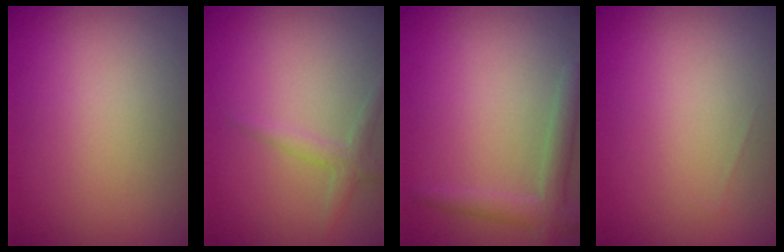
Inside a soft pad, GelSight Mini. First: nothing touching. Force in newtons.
{"total": 1.4, "press": 1.4, "slide": 0.0}
{"total": 2.4, "press": 2.4, "slide": 0.2}
{"total": 0.0}